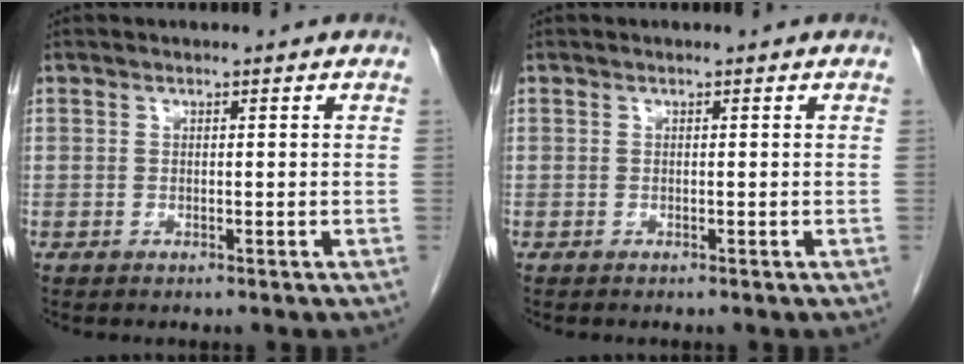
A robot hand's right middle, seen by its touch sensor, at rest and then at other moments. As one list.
[{"total": 0.0}]